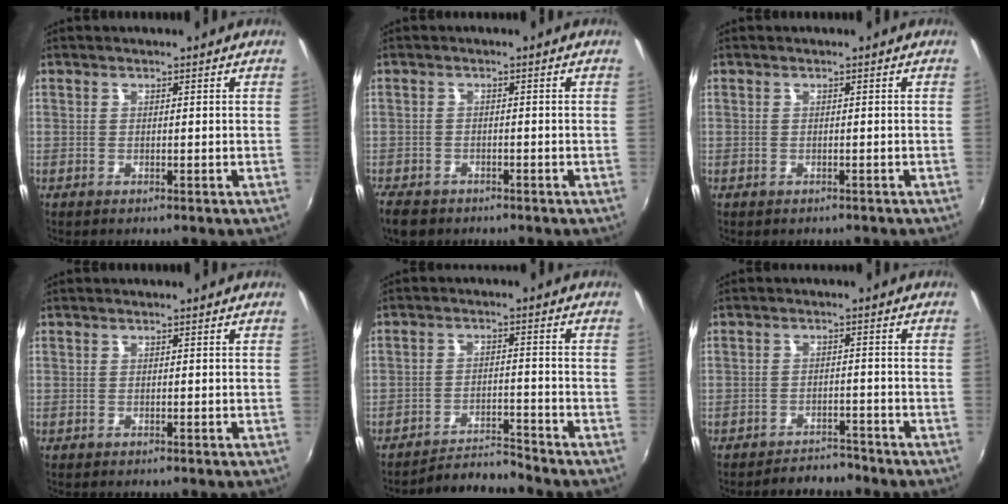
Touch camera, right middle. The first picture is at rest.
{"total": 4.8, "force": [-3.6, 2.4, 1.9], "torque": [-0.057, -0.014, -0.066]}
{"total": 0.7, "force": [-0.6, 0.4, 0.1], "torque": [-0.005, -0.001, -0.006]}
{"total": 0.0}
{"total": 5.6, "force": [-5.4, -1.3, -0.4], "torque": [-0.012, 0.015, -0.094]}
{"total": 4.8, "force": [-4.6, 1.3, 0.5], "torque": [-0.021, 0.008, -0.063]}